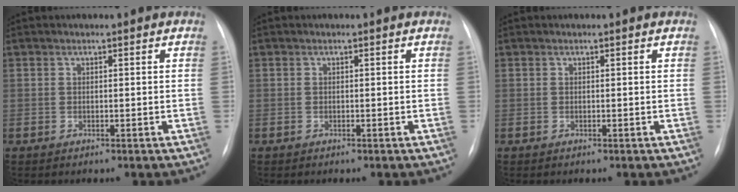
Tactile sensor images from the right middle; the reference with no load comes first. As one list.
[{"total": 0.0}, {"total": 0.0}]